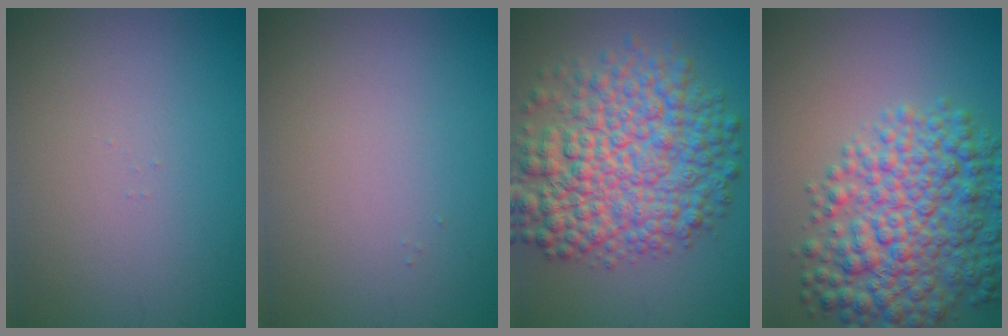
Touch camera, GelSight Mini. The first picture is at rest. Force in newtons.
{"total": 0.0}
{"total": 10.2, "press": 10.2, "slide": 0.2}
{"total": 8.9, "press": 8.9, "slide": 0.2}